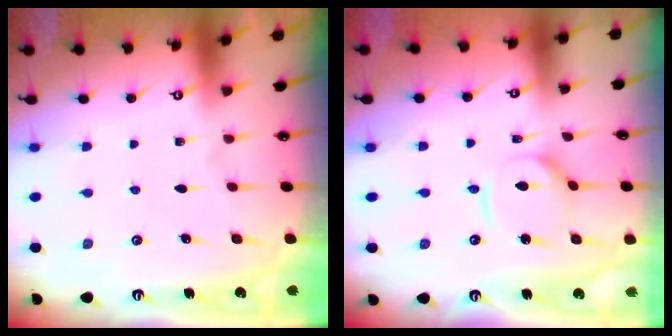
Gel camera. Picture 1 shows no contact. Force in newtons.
{"total": 6.0, "press": 6.0, "slide": 0.5}